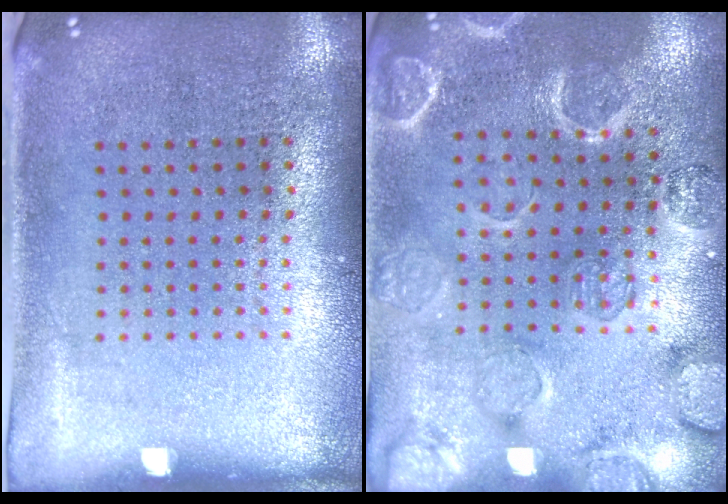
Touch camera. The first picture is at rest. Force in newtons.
{"total": 2.5, "press": 2.5, "slide": 0.2}